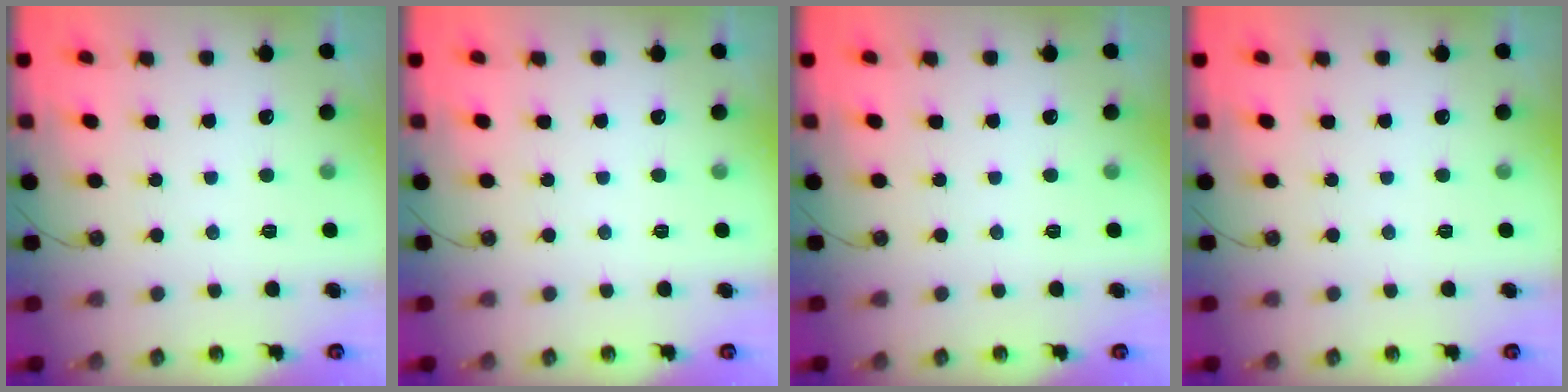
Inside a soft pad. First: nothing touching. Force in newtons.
{"total": 0.0}
{"total": 0.0}
{"total": 0.0}